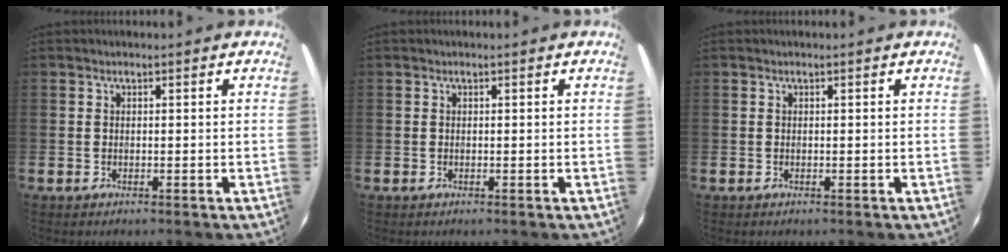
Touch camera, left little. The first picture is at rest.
{"total": 0.0}
{"total": 0.0}